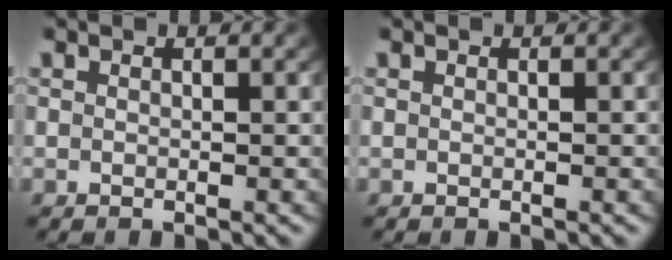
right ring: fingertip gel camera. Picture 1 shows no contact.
{"total": 0.0}